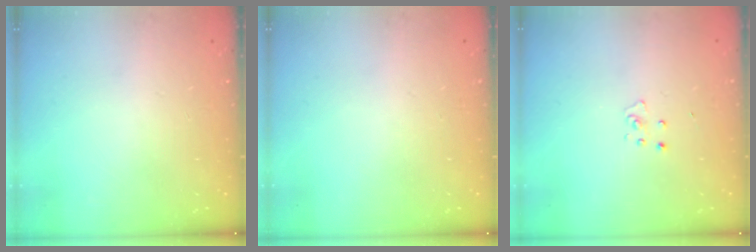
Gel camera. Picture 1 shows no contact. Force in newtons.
{"total": 0.0}
{"total": 2.6, "press": 2.6, "slide": 0.2}